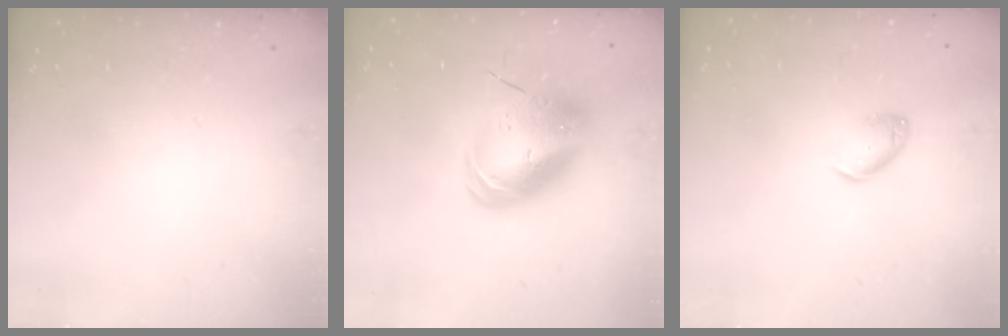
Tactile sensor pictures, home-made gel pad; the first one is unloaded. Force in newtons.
{"total": 14.7, "press": 14.4, "slide": 2.9}
{"total": 8.3, "press": 8.2, "slide": 0.7}